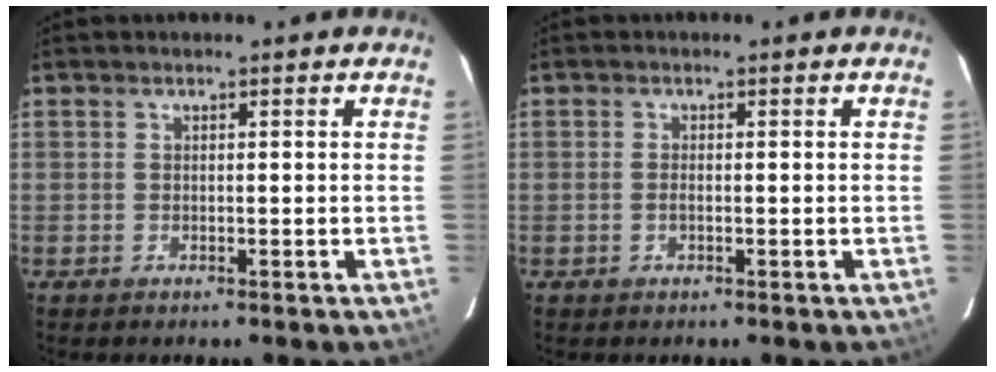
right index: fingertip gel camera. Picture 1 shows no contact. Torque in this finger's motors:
{"motor_torque": [-0.39, 0.03, -0.07, -0.01]}